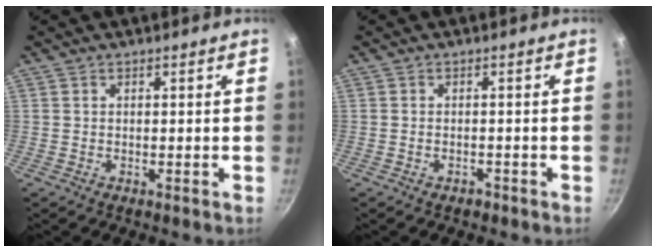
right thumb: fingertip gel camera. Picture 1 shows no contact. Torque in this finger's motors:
{"motor_torque": [-0.37, 0.16, -0.33, 0.15, -0.08]}